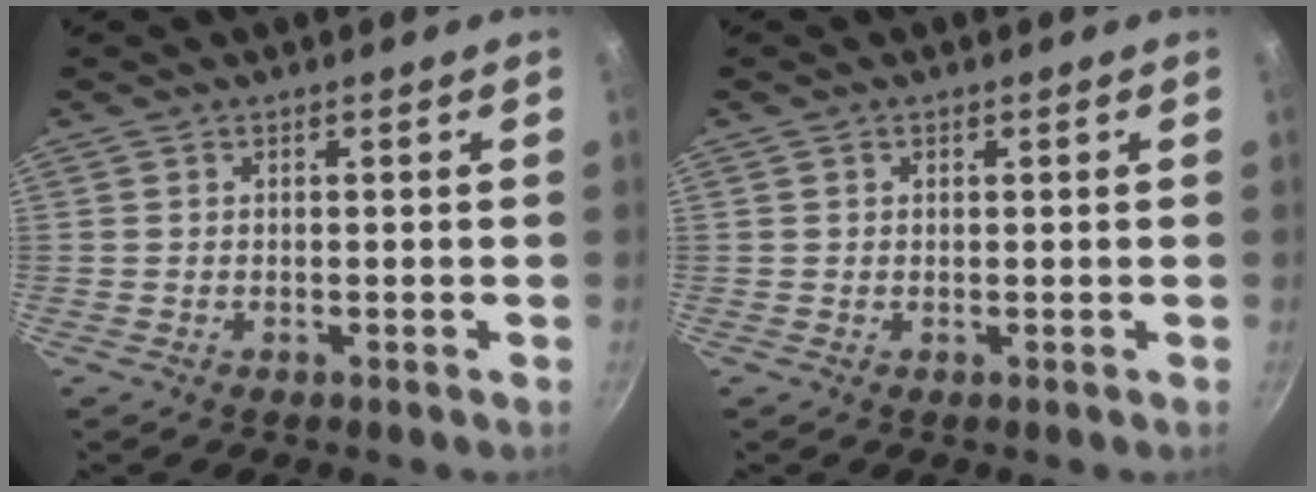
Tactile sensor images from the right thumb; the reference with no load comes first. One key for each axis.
{"total": 0.7, "fx": 0.4, "fy": 0.6, "fz": 0.2, "tx": 0.000, "ty": 0.002, "tz": 0.005}